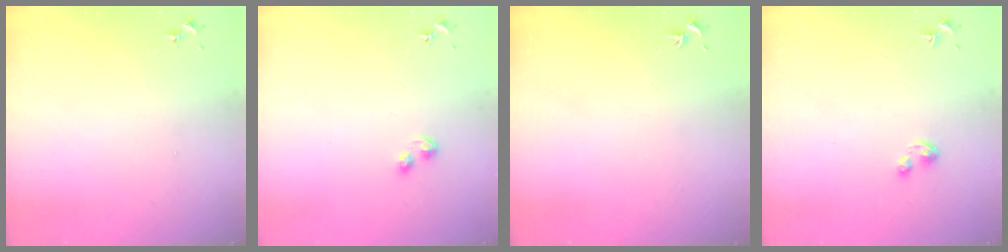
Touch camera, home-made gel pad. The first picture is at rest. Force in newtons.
{"total": 3.1, "press": 3.1, "slide": 0.5}
{"total": 0.0}
{"total": 2.9, "press": 2.9, "slide": 0.5}